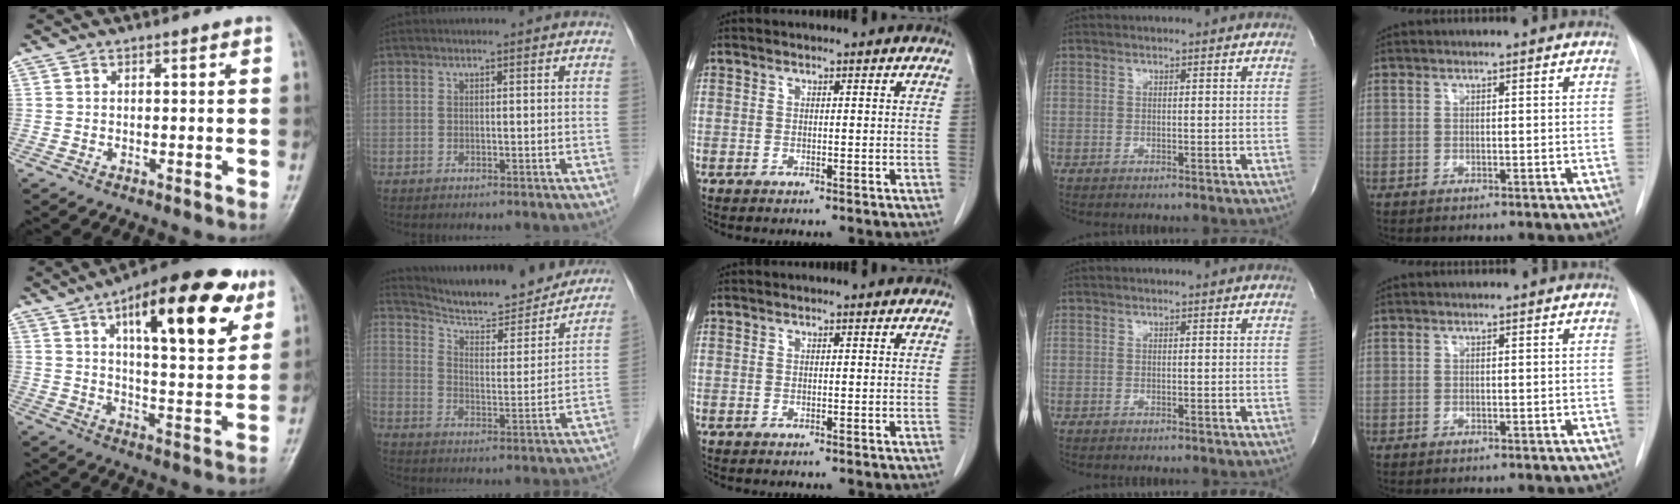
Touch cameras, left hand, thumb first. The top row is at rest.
{"thumb": {"total": 22.2, "force": [10.4, 8.1, 17.9], "torque": [-0.228, -0.023, 0.151]}, "index": {"total": 21.9, "force": [20.1, 3.2, 8.1], "torque": [-0.124, -0.027, 0.277]}}